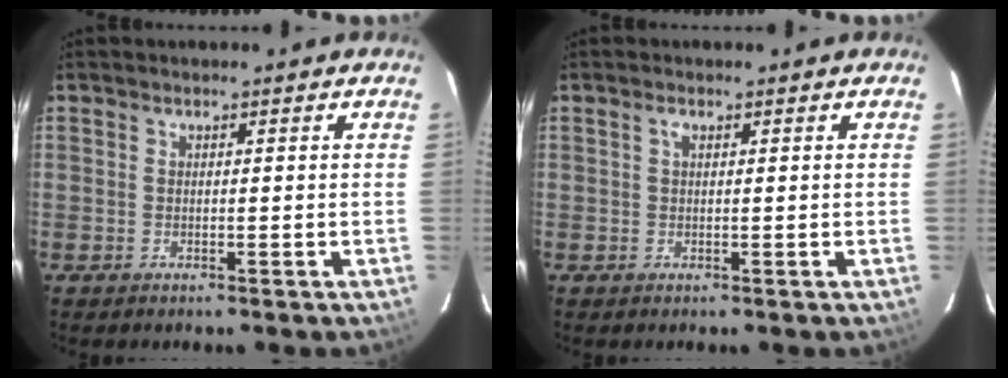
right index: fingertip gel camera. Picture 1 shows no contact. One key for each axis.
{"total": 0.7, "fx": 0.4, "fy": -0.1, "fz": 0.5, "tx": -0.012, "ty": 0.002, "tz": 0.006}